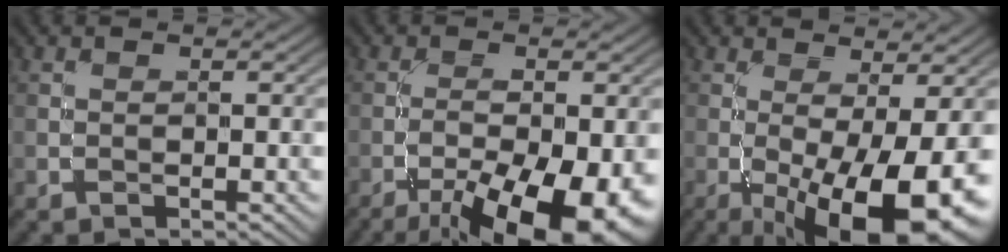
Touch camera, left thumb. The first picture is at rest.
{"total": 14.7, "force": [-8.0, 5.5, 11.1], "torque": [-0.176, -0.045, -0.105]}
{"total": 14.3, "force": [-4.9, 4.0, 12.8], "torque": [-0.195, -0.012, -0.068]}